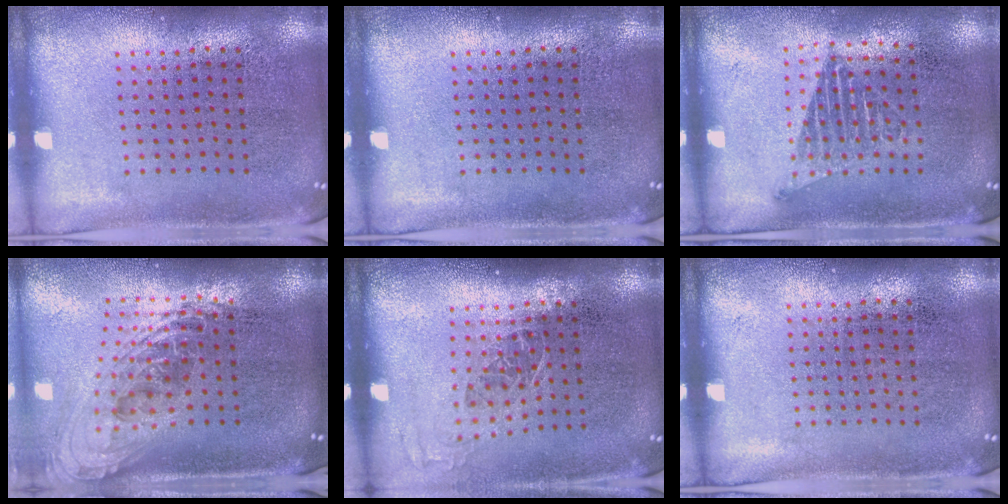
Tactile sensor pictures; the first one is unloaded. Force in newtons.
{"total": 0.0}
{"total": 1.2, "press": 1.0, "slide": 0.6}
{"total": 2.2, "press": 1.6, "slide": 1.6}
{"total": 1.1, "press": 1.0, "slide": 0.5}
{"total": 0.0}